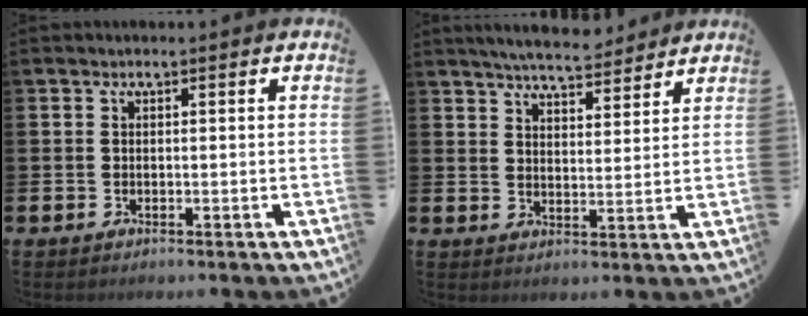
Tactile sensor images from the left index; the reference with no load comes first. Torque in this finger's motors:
{"motor_torque": [1.09, -1.05, 0.59, 0.15]}